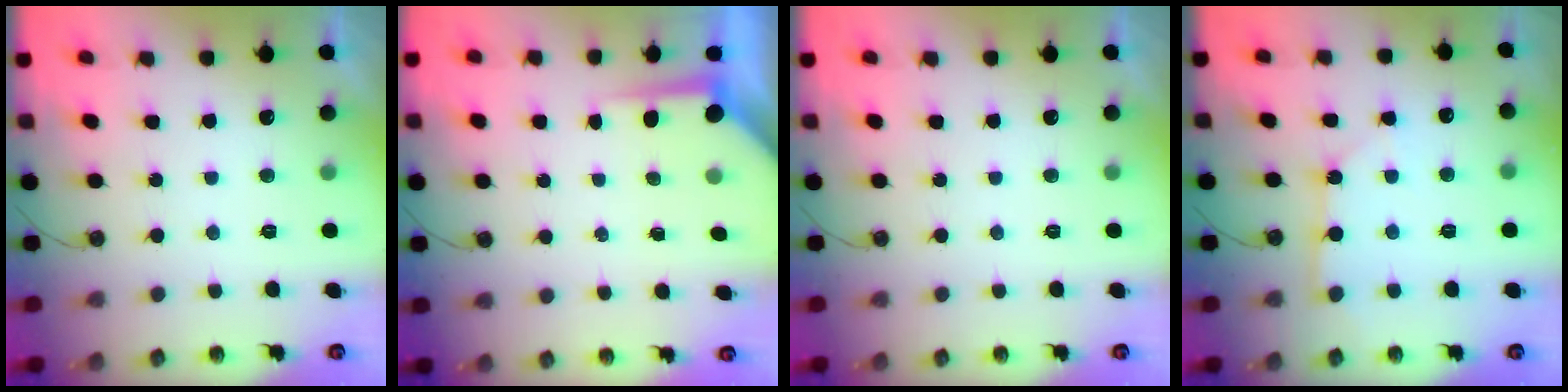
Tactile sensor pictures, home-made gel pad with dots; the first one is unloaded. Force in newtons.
{"total": 4.1, "press": 4.1, "slide": 0.4}
{"total": 0.0}
{"total": 2.7, "press": 2.7, "slide": 0.3}